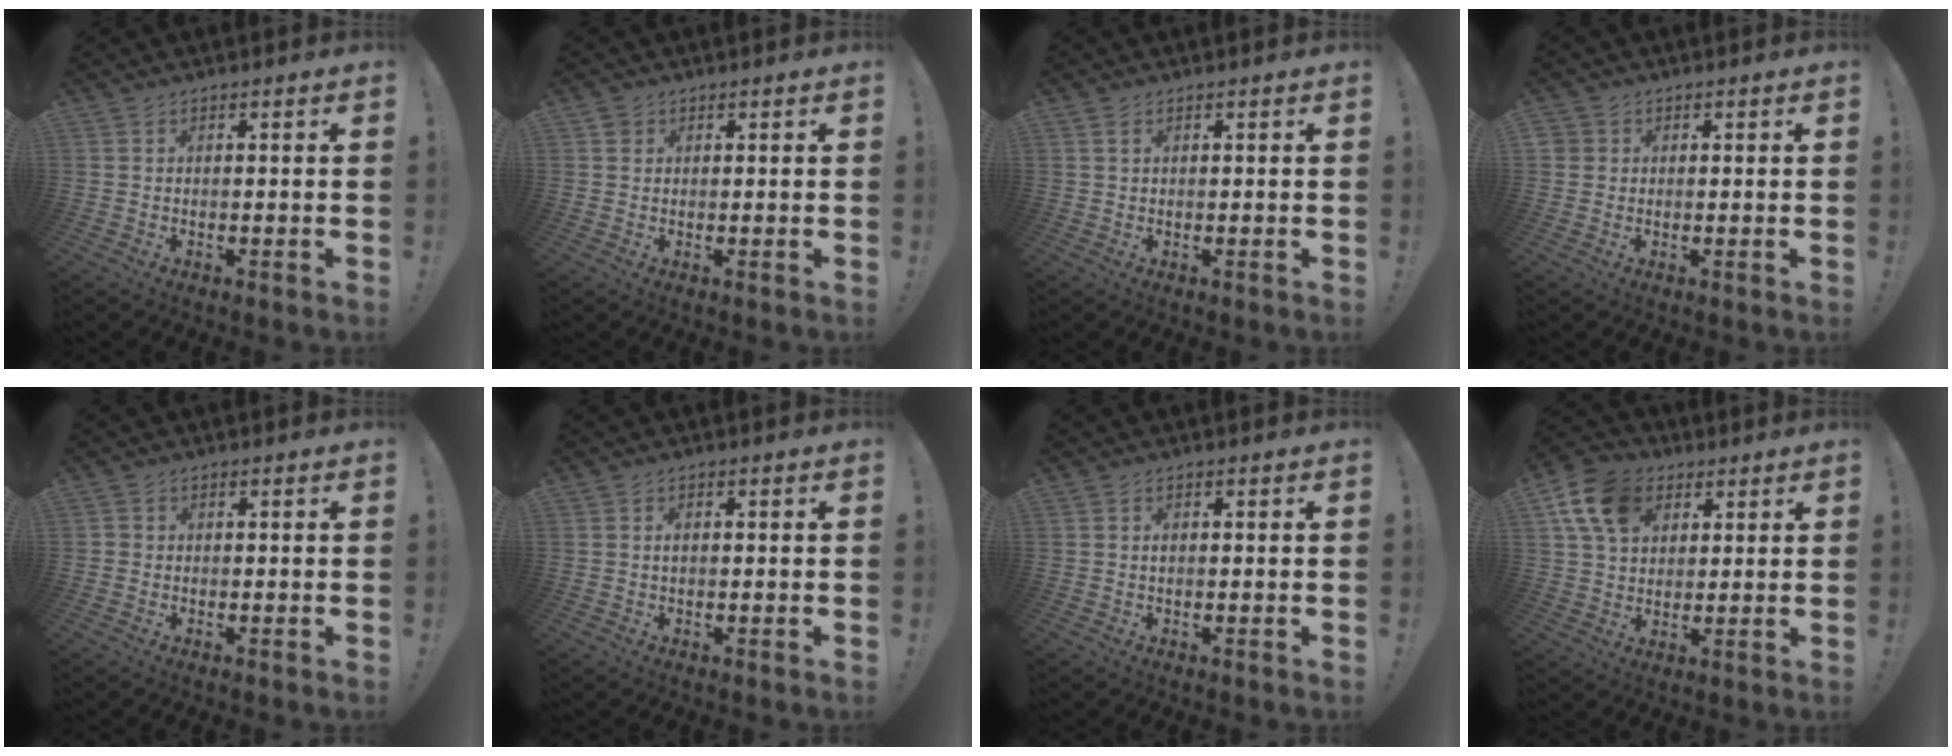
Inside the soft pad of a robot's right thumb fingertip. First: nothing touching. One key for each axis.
{"total": 1.6, "fx": 0.9, "fy": 1.3, "fz": 0.3, "tx": -0.003, "ty": 0.000, "tz": 0.016}
{"total": 1.4, "fx": 0.7, "fy": 0.6, "fz": 1.0, "tx": -0.011, "ty": -0.002, "tz": 0.011}
{"total": 2.0, "fx": 0.5, "fy": 1.8, "fz": 0.5, "tx": -0.004, "ty": 0.001, "tz": 0.009}
{"total": 1.2, "fx": -0.3, "fy": 1.0, "fz": 0.4, "tx": -0.007, "ty": 0.004, "tz": -0.006}
{"total": 1.1, "fx": 0.1, "fy": 0.6, "fz": 0.9, "tx": -0.012, "ty": 0.001, "tz": 0.000}
{"total": 0.6, "fx": 0.1, "fy": 0.3, "fz": 0.5, "tx": -0.013, "ty": 0.002, "tz": 0.002}
{"total": 14.0, "fx": 5.7, "fy": 10.2, "fz": 7.6, "tx": -0.125, "ty": -0.010, "tz": 0.114}